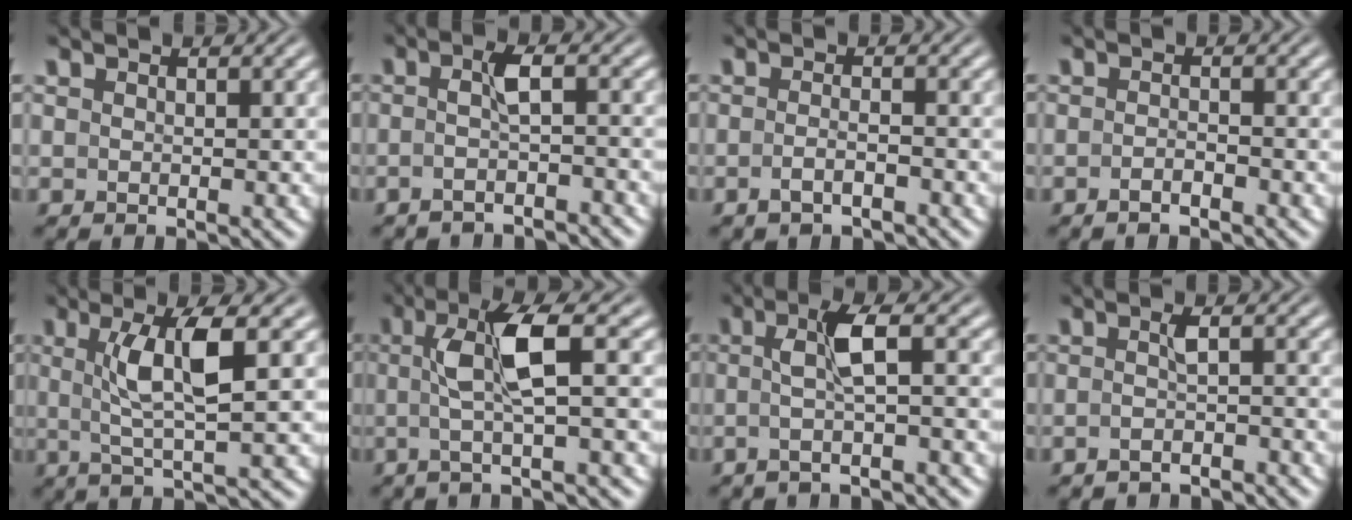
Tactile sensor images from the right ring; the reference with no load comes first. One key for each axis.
{"total": 3.3, "fx": -2.6, "fy": 0.0, "fz": 2.1, "tx": -0.040, "ty": -0.008, "tz": -0.035}
{"total": 2.2, "fx": -1.9, "fy": 0.0, "fz": 0.9, "tx": -0.021, "ty": -0.005, "tz": -0.028}
{"total": 1.4, "fx": -1.3, "fy": -0.1, "fz": 0.4, "tx": -0.006, "ty": 0.001, "tz": -0.025}
{"total": 4.7, "fx": 0.7, "fy": 0.2, "fz": 4.6, "tx": -0.080, "ty": -0.002, "tz": 0.017}
{"total": 5.8, "fx": -0.1, "fy": 1.2, "fz": 5.7, "tx": -0.102, "ty": 0.013, "tz": -0.009}
{"total": 4.2, "fx": -1.3, "fy": 0.3, "fz": 3.9, "tx": -0.070, "ty": 0.004, "tz": -0.021}
{"total": 3.0, "fx": -2.8, "fy": 0.0, "fz": 1.0, "tx": -0.022, "ty": -0.011, "tz": -0.039}